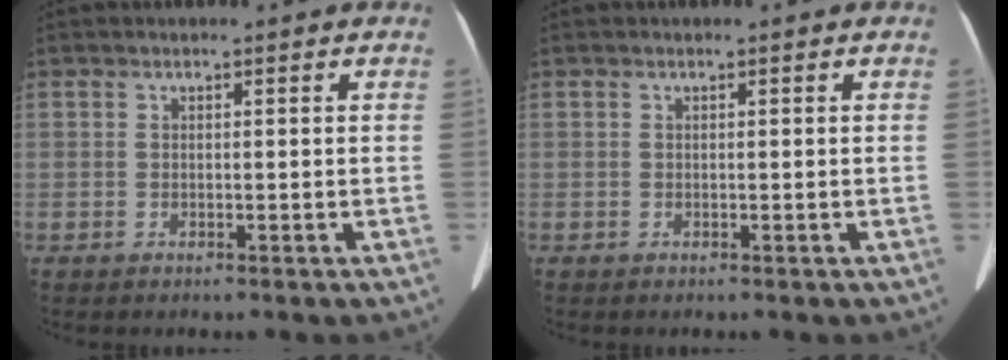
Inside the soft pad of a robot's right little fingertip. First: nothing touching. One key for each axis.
{"total": 0.0}